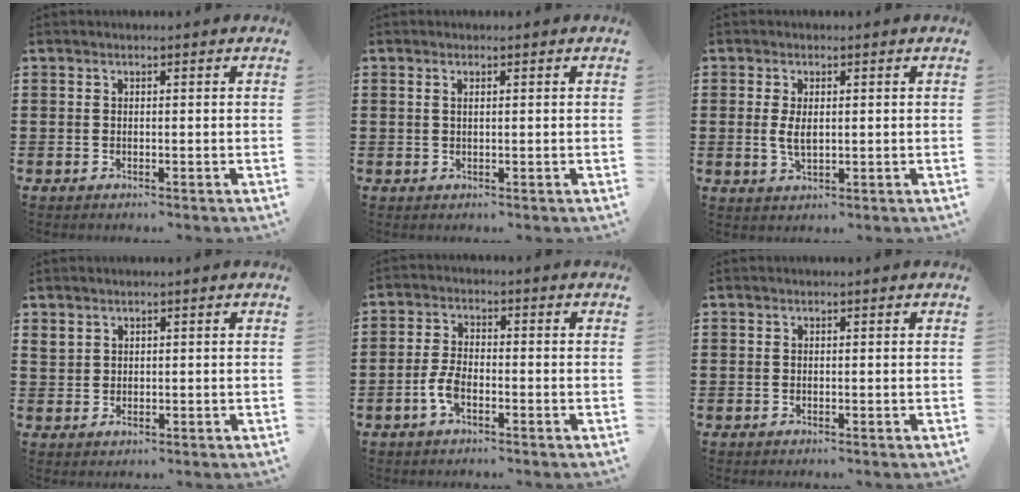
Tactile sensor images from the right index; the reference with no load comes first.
{"total": 0.8, "force": [0.3, 0.2, 0.7], "torque": [-0.015, 0.002, 0.006]}
{"total": 3.1, "force": [0.3, 1.4, 2.8], "torque": [-0.062, 0.002, 0.002]}
{"total": 1.7, "force": [1.3, 1.1, 0.4], "torque": [-0.011, 0.005, 0.026]}
{"total": 4.0, "force": [-1.5, 1.8, 3.2], "torque": [-0.084, -0.004, -0.035]}
{"total": 0.0}